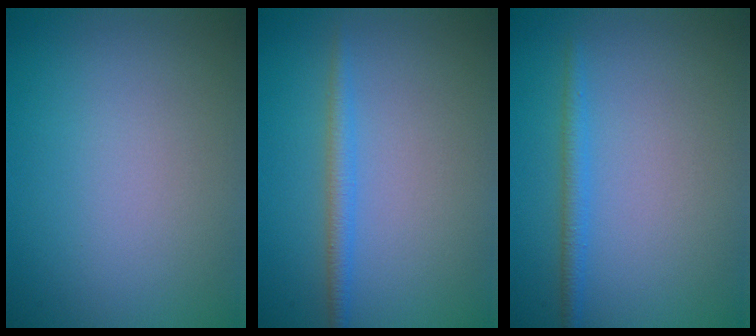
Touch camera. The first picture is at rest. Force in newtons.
{"total": 1.9, "press": 1.9, "slide": 0.0}
{"total": 1.6, "press": 1.6, "slide": 0.1}